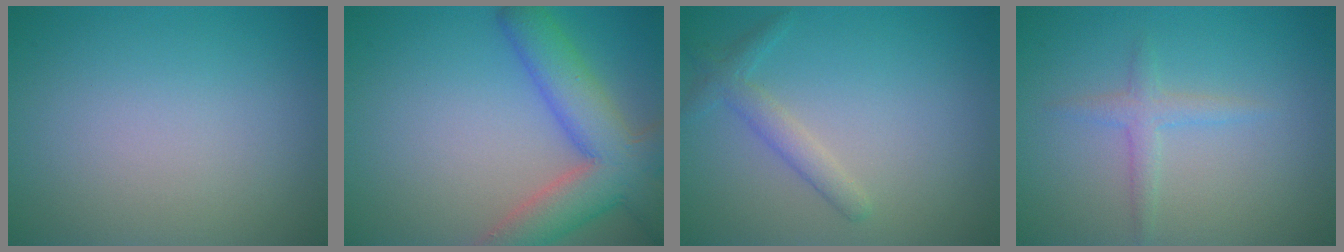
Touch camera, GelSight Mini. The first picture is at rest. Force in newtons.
{"total": 7.5, "press": 7.5, "slide": 0.4}
{"total": 2.0, "press": 2.0, "slide": 0.1}
{"total": 1.7, "press": 1.7, "slide": 0.1}